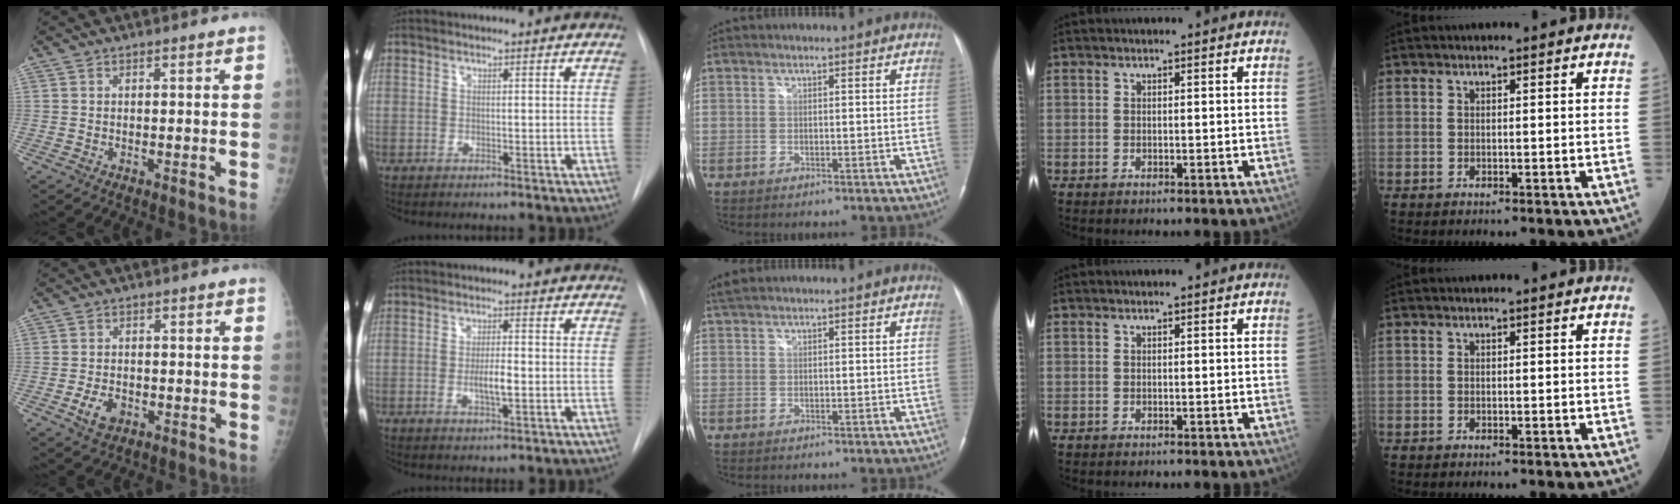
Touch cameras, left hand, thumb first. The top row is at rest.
{"thumb": {"total": 4.5, "force": [-2.0, 3.0, 2.8], "torque": [-0.044, 0.008, -0.032]}, "index": {"total": 3.6, "force": [-1.1, 0.7, 3.4], "torque": [-0.062, -0.007, -0.017]}, "middle": {"total": 1.3, "force": [1.1, 0.2, 0.7], "torque": [-0.020, 0.022, 0.026]}}